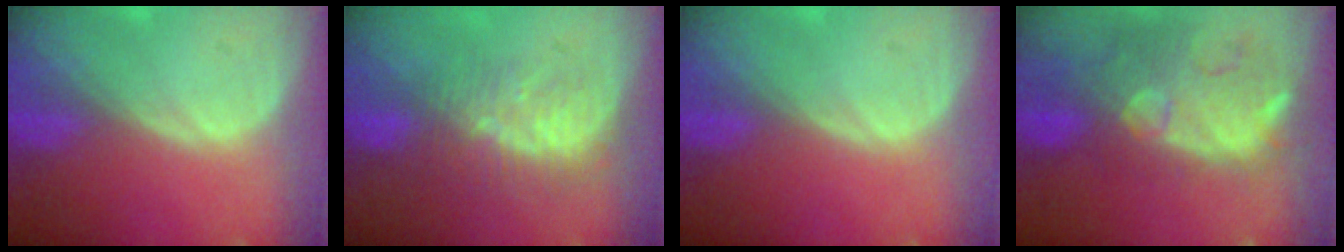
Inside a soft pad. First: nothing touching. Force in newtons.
{"total": 7.9, "press": 7.5, "slide": 2.5}
{"total": 0.0}
{"total": 12.2, "press": 11.0, "slide": 5.4}